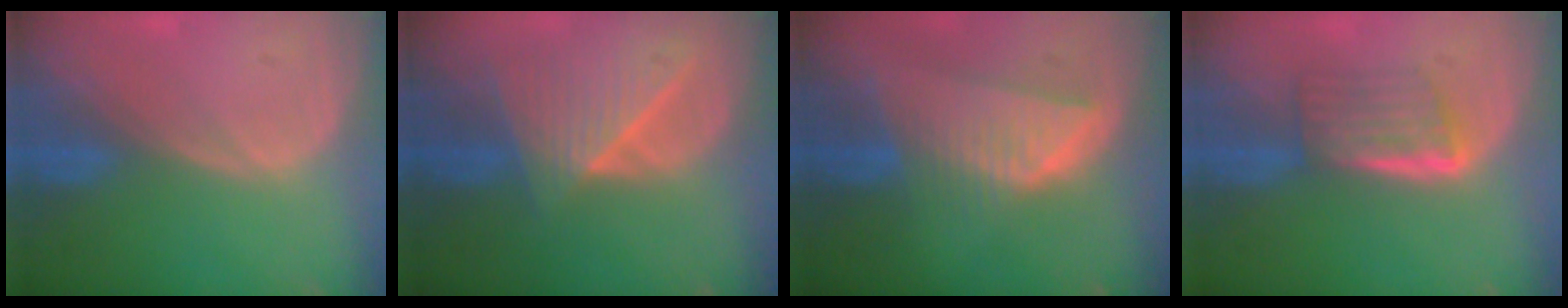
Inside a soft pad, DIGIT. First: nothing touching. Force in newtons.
{"total": 8.3, "press": 7.5, "slide": 3.5}
{"total": 8.0, "press": 7.2, "slide": 3.5}
{"total": 5.8, "press": 5.1, "slide": 2.9}